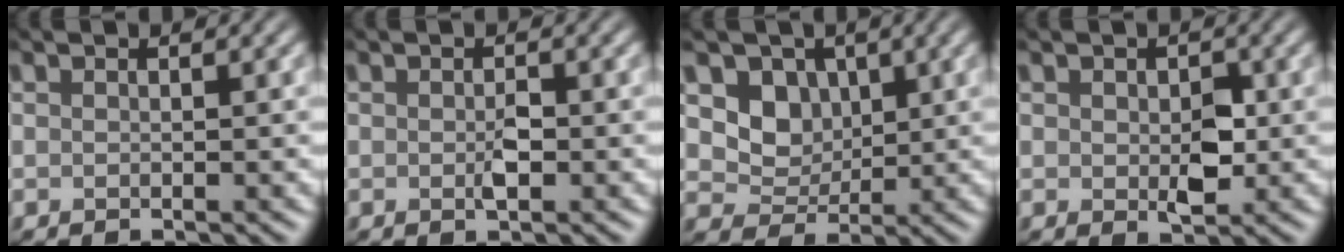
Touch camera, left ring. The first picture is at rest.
{"total": 1.3, "force": [-0.5, 0.6, 1.1], "torque": [-0.021, 0.000, -0.009]}
{"total": 3.7, "force": [1.0, 3.2, 1.7], "torque": [-0.037, -0.007, 0.014]}
{"total": 2.3, "force": [-0.3, 1.5, 1.8], "torque": [-0.032, -0.005, -0.002]}